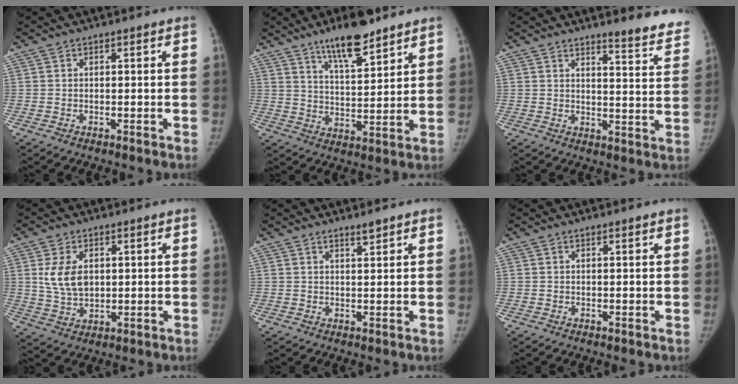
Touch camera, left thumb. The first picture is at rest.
{"total": 11.5, "force": [8.3, 3.1, 7.3], "torque": [-0.100, -0.049, 0.143]}
{"total": 10.2, "force": [8.8, 1.6, 5.0], "torque": [-0.029, -0.060, 0.097]}
{"total": 7.5, "force": [1.6, 4.9, 5.4], "torque": [-0.087, -0.004, 0.039]}
{"total": 1.7, "force": [1.4, 0.1, 0.9], "torque": [-0.012, -0.012, 0.026]}
{"total": 0.6, "force": [0.5, 0.0, 0.4], "torque": [-0.003, 0.003, 0.007]}